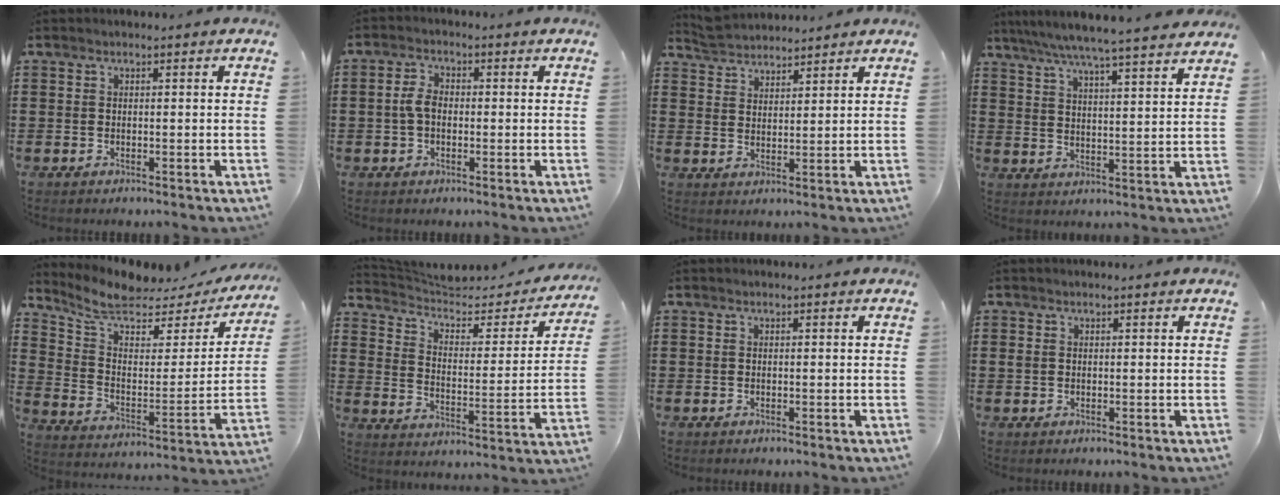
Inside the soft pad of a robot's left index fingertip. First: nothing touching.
{"total": 3.4, "force": [-0.2, 2.3, 2.6], "torque": [-0.067, 0.000, -0.009]}
{"total": 3.8, "force": [3.7, 0.6, 0.1], "torque": [-0.015, -0.007, 0.071]}
{"total": 6.1, "force": [5.4, -0.7, 2.6], "torque": [-0.072, -0.037, 0.091]}
{"total": 6.9, "force": [5.9, 2.0, 3.1], "torque": [-0.091, -0.043, 0.100]}
{"total": 4.8, "force": [3.9, 1.7, 2.3], "torque": [-0.066, -0.027, 0.061]}
{"total": 0.0}
{"total": 0.7, "force": [0.2, 0.5, 0.4], "torque": [-0.010, 0.003, 0.003]}